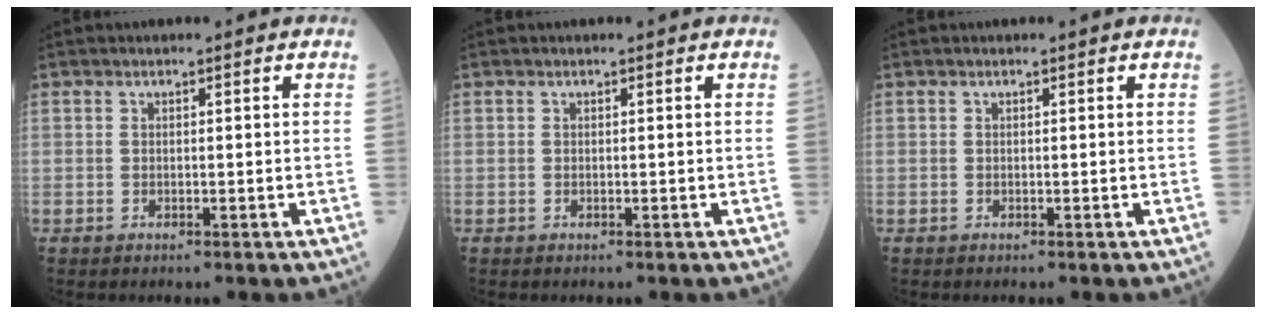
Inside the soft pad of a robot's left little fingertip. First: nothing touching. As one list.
[{"total": 0.0}, {"total": 0.0}]